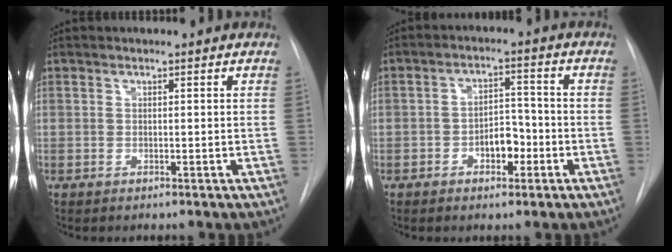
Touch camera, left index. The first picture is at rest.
{"total": 5.1, "force": [-2.6, 2.6, 3.4], "torque": [-0.049, 0.008, -0.042]}